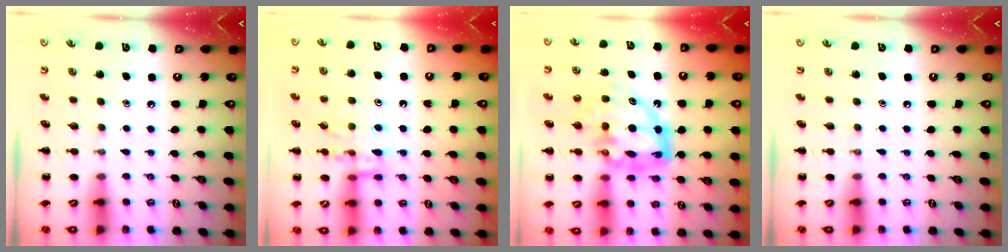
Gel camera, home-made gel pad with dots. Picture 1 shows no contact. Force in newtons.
{"total": 11.1, "press": 11.0, "slide": 1.3}
{"total": 13.3, "press": 12.7, "slide": 3.7}
{"total": 0.0}